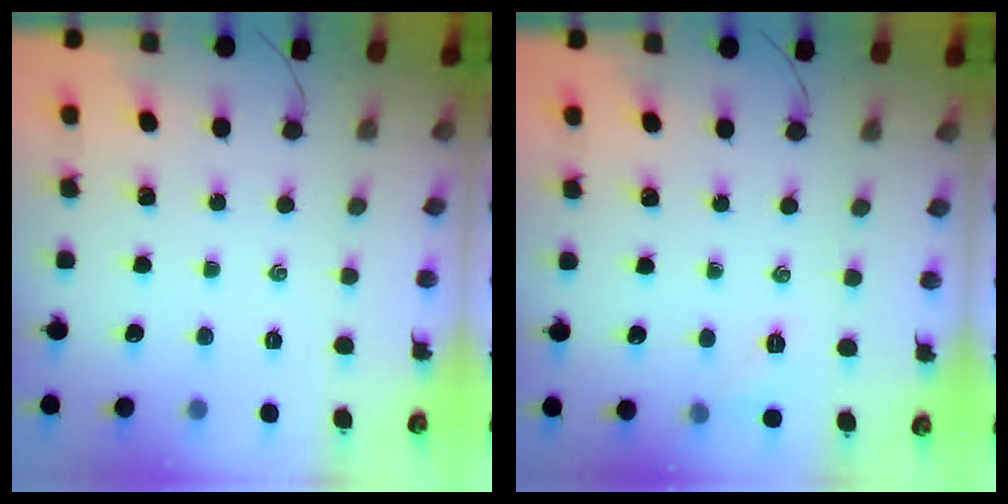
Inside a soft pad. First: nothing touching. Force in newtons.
{"total": 5.3, "press": 5.1, "slide": 1.3}